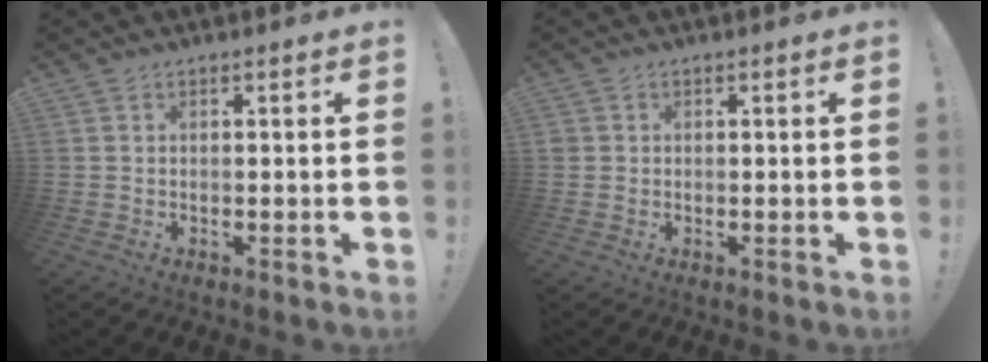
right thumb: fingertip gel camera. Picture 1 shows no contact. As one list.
[{"total": 1.1, "force": [0.3, 1.1, 0.2], "torque": [-0.006, 0.001, 0.007]}]